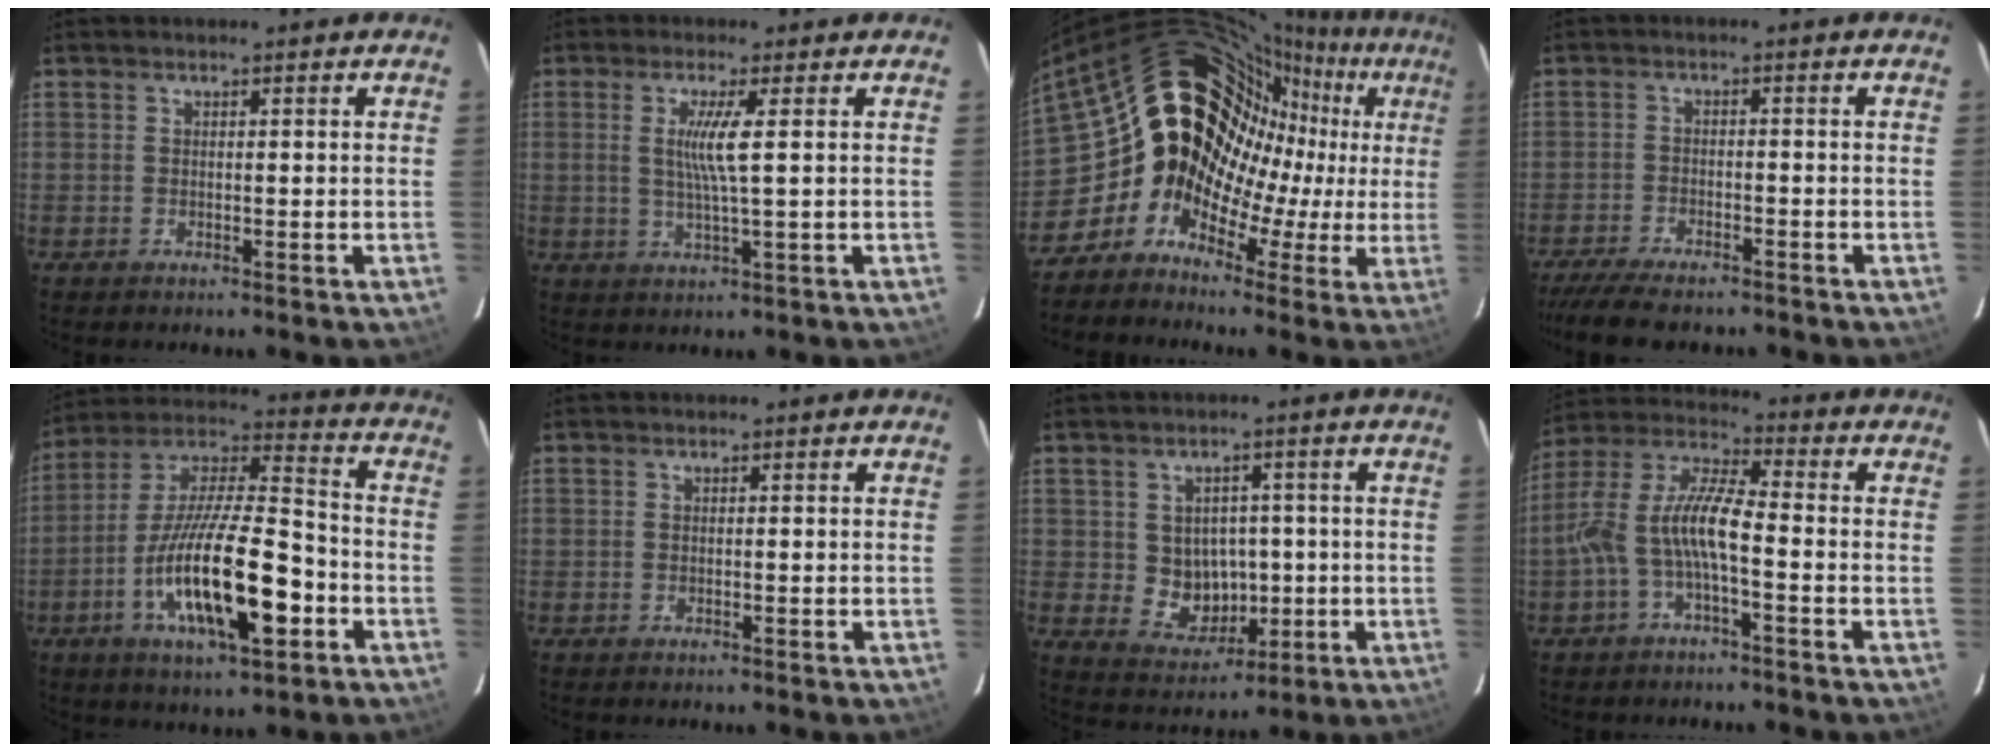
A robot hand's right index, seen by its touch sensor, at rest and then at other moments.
{"total": 5.1, "force": [0.9, -0.5, 5.0], "torque": [-0.095, -0.006, 0.016]}
{"total": 16.6, "force": [-1.6, 14.0, 8.7], "torque": [-0.129, 0.050, -0.044]}
{"total": 10.2, "force": [-8.8, 2.3, 4.6], "torque": [-0.112, -0.027, -0.148]}
{"total": 20.1, "force": [-7.1, 5.5, 18.0], "torque": [-0.331, -0.009, -0.124]}
{"total": 0.0}
{"total": 7.5, "force": [-0.2, 6.8, 3.1], "torque": [-0.064, 0.008, 0.017]}
{"total": 10.0, "force": [-3.0, 2.6, 9.2], "torque": [-0.203, 0.015, -0.060]}